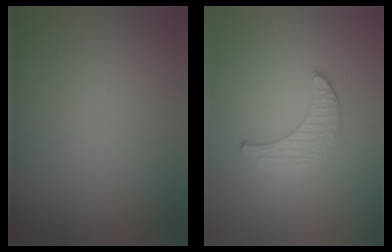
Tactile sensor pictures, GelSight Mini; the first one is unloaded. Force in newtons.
{"total": 1.3, "press": 1.3, "slide": 0.2}